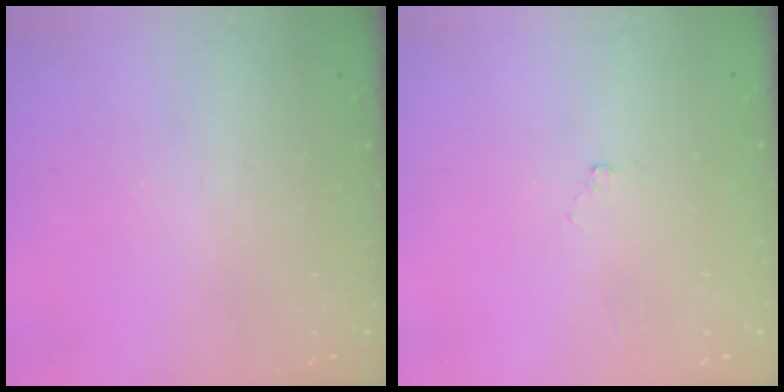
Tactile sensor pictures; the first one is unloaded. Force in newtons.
{"total": 1.8, "press": 1.7, "slide": 0.4}